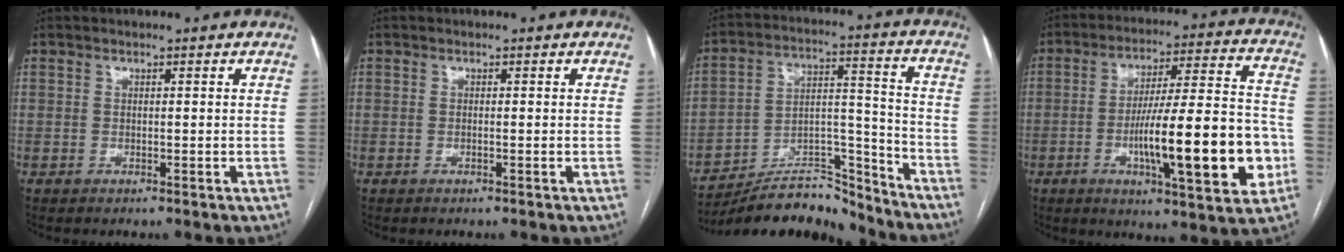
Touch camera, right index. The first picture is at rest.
{"total": 0.0}
{"total": 15.1, "force": [-14.4, 3.2, 3.3], "torque": [-0.044, 0.049, -0.238]}
{"total": 20.1, "force": [-5.1, 2.8, 19.2], "torque": [-0.280, 0.010, -0.068]}